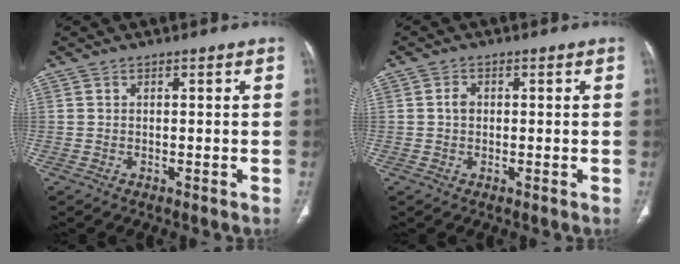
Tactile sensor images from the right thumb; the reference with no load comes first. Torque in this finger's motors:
{"motor_torque": [-0.33, 0.17, -0.25, 0.03, 0.00]}